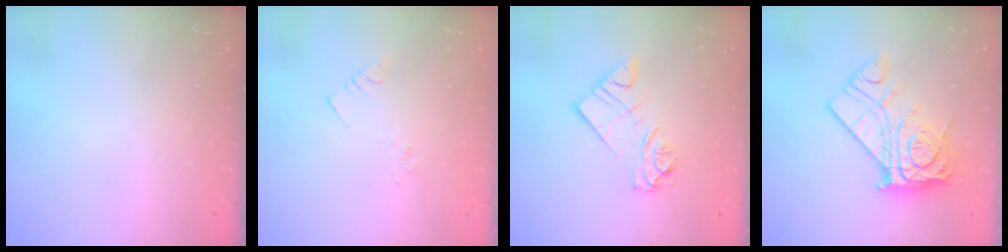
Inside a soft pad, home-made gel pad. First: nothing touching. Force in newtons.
{"total": 2.0, "press": 2.0, "slide": 0.4}
{"total": 10.9, "press": 10.9, "slide": 0.8}
{"total": 16.3, "press": 16.3, "slide": 1.6}